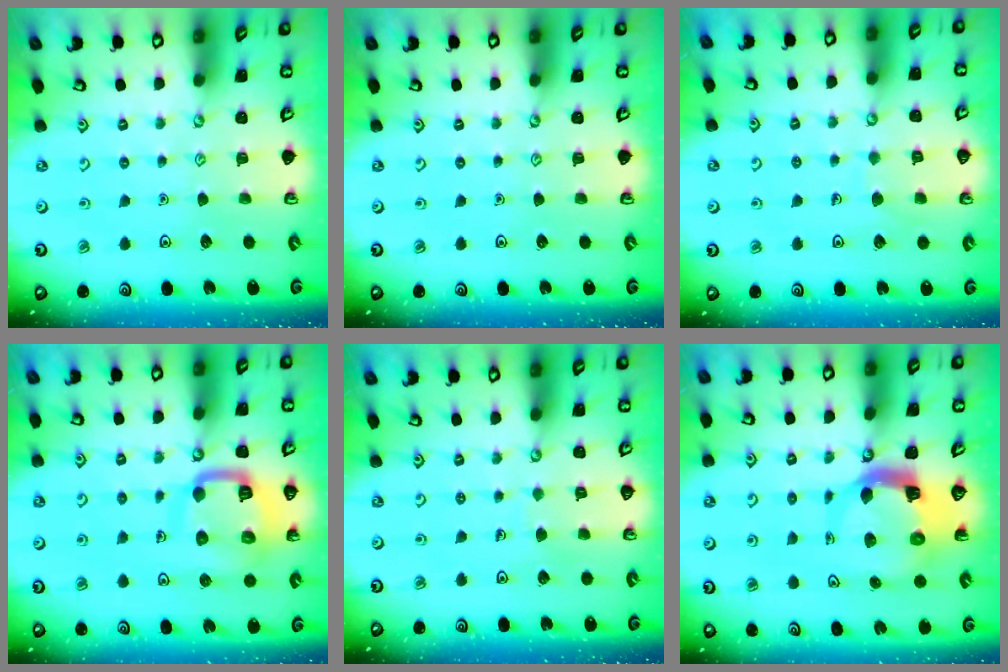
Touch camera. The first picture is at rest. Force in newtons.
{"total": 0.0}
{"total": 5.1, "press": 5.1, "slide": 0.3}
{"total": 12.5, "press": 12.4, "slide": 1.5}
{"total": 2.3, "press": 2.3, "slide": 0.1}
{"total": 7.1, "press": 7.1, "slide": 1.0}